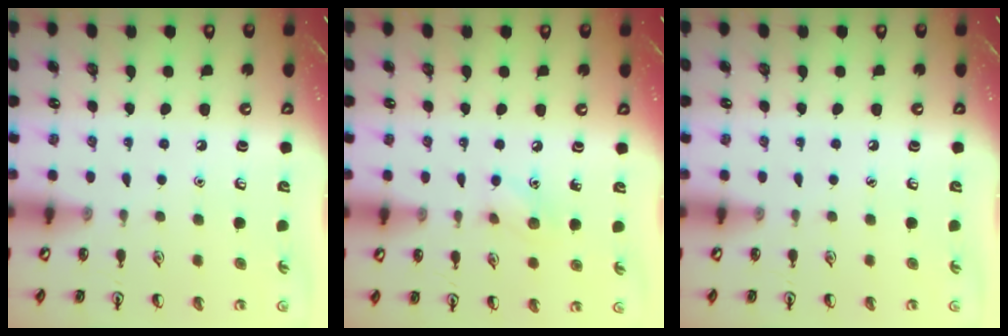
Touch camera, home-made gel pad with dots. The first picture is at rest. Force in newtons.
{"total": 6.6, "press": 6.3, "slide": 1.8}
{"total": 0.0}